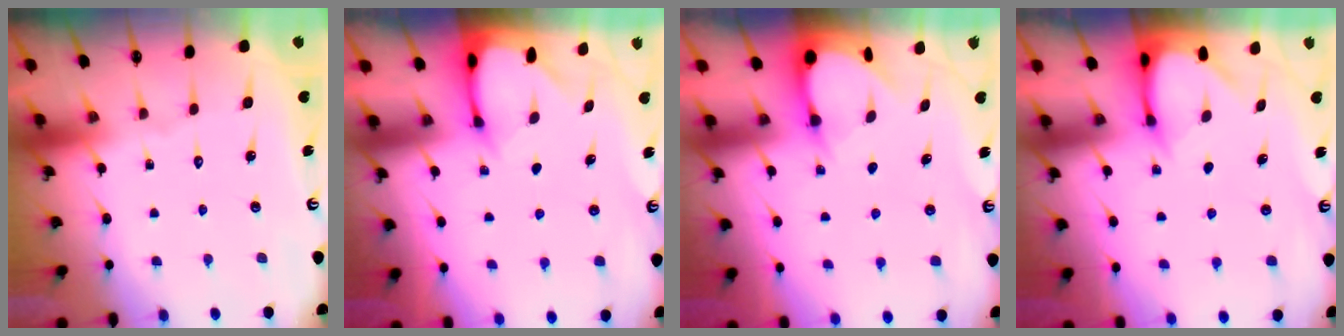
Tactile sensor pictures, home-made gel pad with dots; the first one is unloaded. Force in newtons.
{"total": 2.4, "press": 2.4, "slide": 0.3}
{"total": 3.5, "press": 3.5, "slide": 0.3}
{"total": 3.7, "press": 3.7, "slide": 0.2}